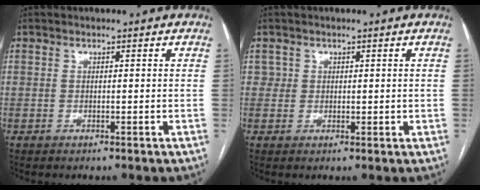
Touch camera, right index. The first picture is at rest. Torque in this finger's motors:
{"motor_torque": [-0.34, 0.30, -0.02, 0.00]}